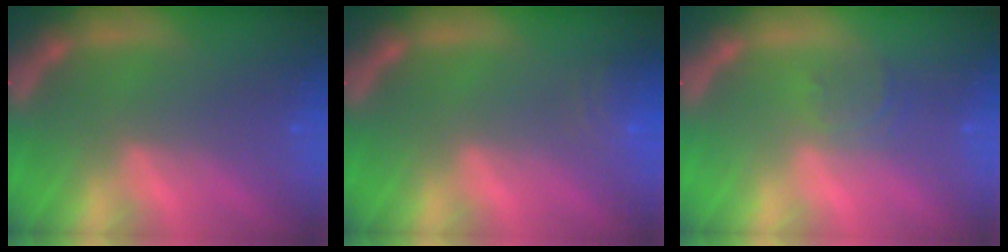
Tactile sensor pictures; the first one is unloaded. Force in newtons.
{"total": 3.0}
{"total": 1.9}